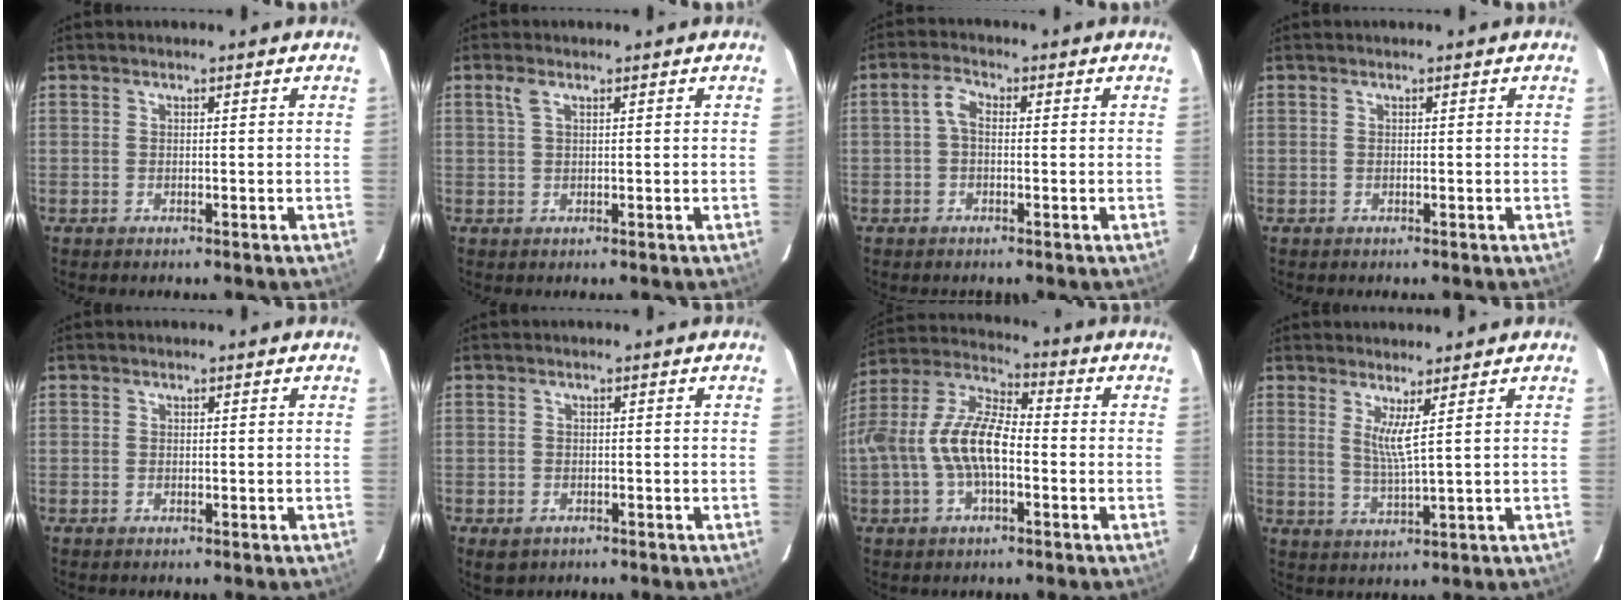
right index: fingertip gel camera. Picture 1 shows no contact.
{"total": 1.8, "force": [0.9, 0.8, 1.4], "torque": [-0.032, 0.006, 0.018]}
{"total": 2.6, "force": [-0.2, 1.6, 2.0], "torque": [-0.042, 0.011, -0.005]}
{"total": 0.0}
{"total": 0.0}
{"total": 3.0, "force": [-1.6, 2.2, 1.2], "torque": [-0.027, -0.004, -0.019]}
{"total": 12.9, "force": [-2.4, 5.7, 11.4], "torque": [-0.234, 0.012, -0.048]}
{"total": 3.8, "force": [2.0, -0.8, 3.2], "torque": [-0.064, -0.017, 0.034]}